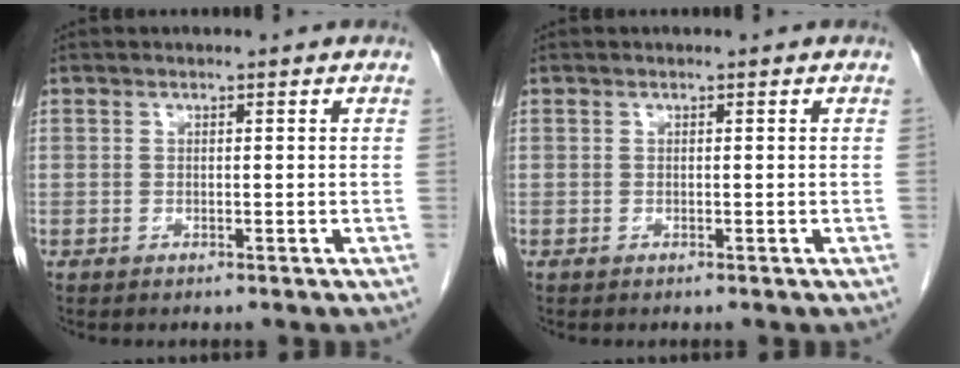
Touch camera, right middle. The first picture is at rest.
{"total": 0.0}